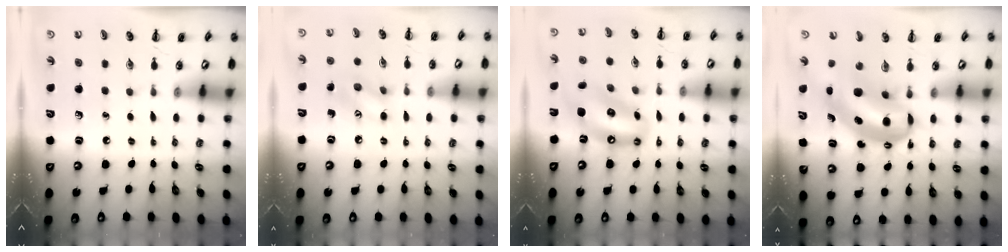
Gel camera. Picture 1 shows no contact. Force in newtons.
{"total": 7.7, "press": 7.6, "slide": 0.8}
{"total": 12.6, "press": 12.2, "slide": 3.2}
{"total": 8.2, "press": 8.0, "slide": 1.4}